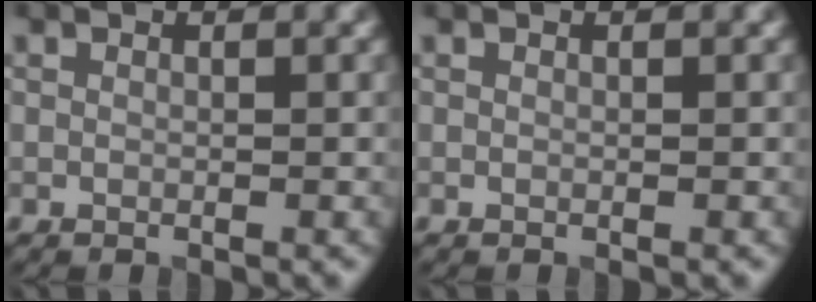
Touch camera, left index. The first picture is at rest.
{"total": 0.0}